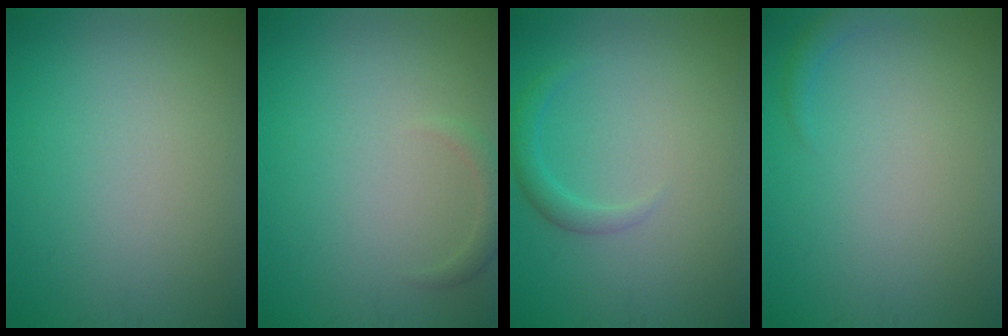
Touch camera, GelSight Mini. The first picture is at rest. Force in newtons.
{"total": 1.2, "press": 1.2, "slide": 0.2}
{"total": 1.6, "press": 1.6, "slide": 0.1}
{"total": 0.9, "press": 0.9, "slide": 0.1}